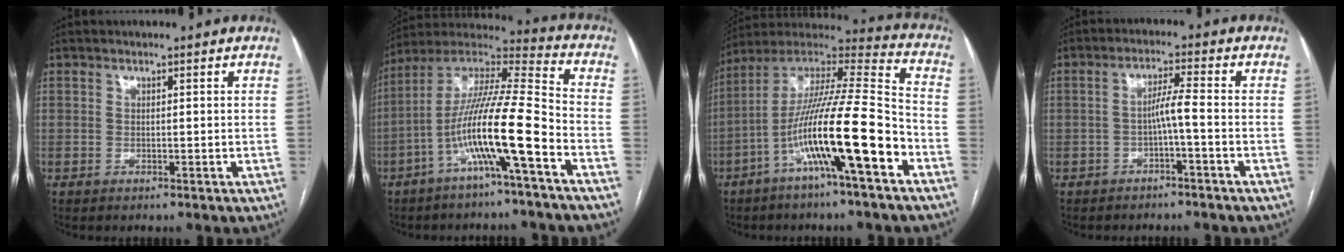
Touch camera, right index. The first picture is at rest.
{"total": 15.2, "force": [-6.0, 0.0, 14.0], "torque": [-0.262, 0.009, -0.115]}
{"total": 18.8, "force": [-7.4, 0.8, 17.3], "torque": [-0.311, 0.001, -0.131]}
{"total": 3.6, "force": [-1.2, -0.2, 3.4], "torque": [-0.061, 0.013, -0.021]}